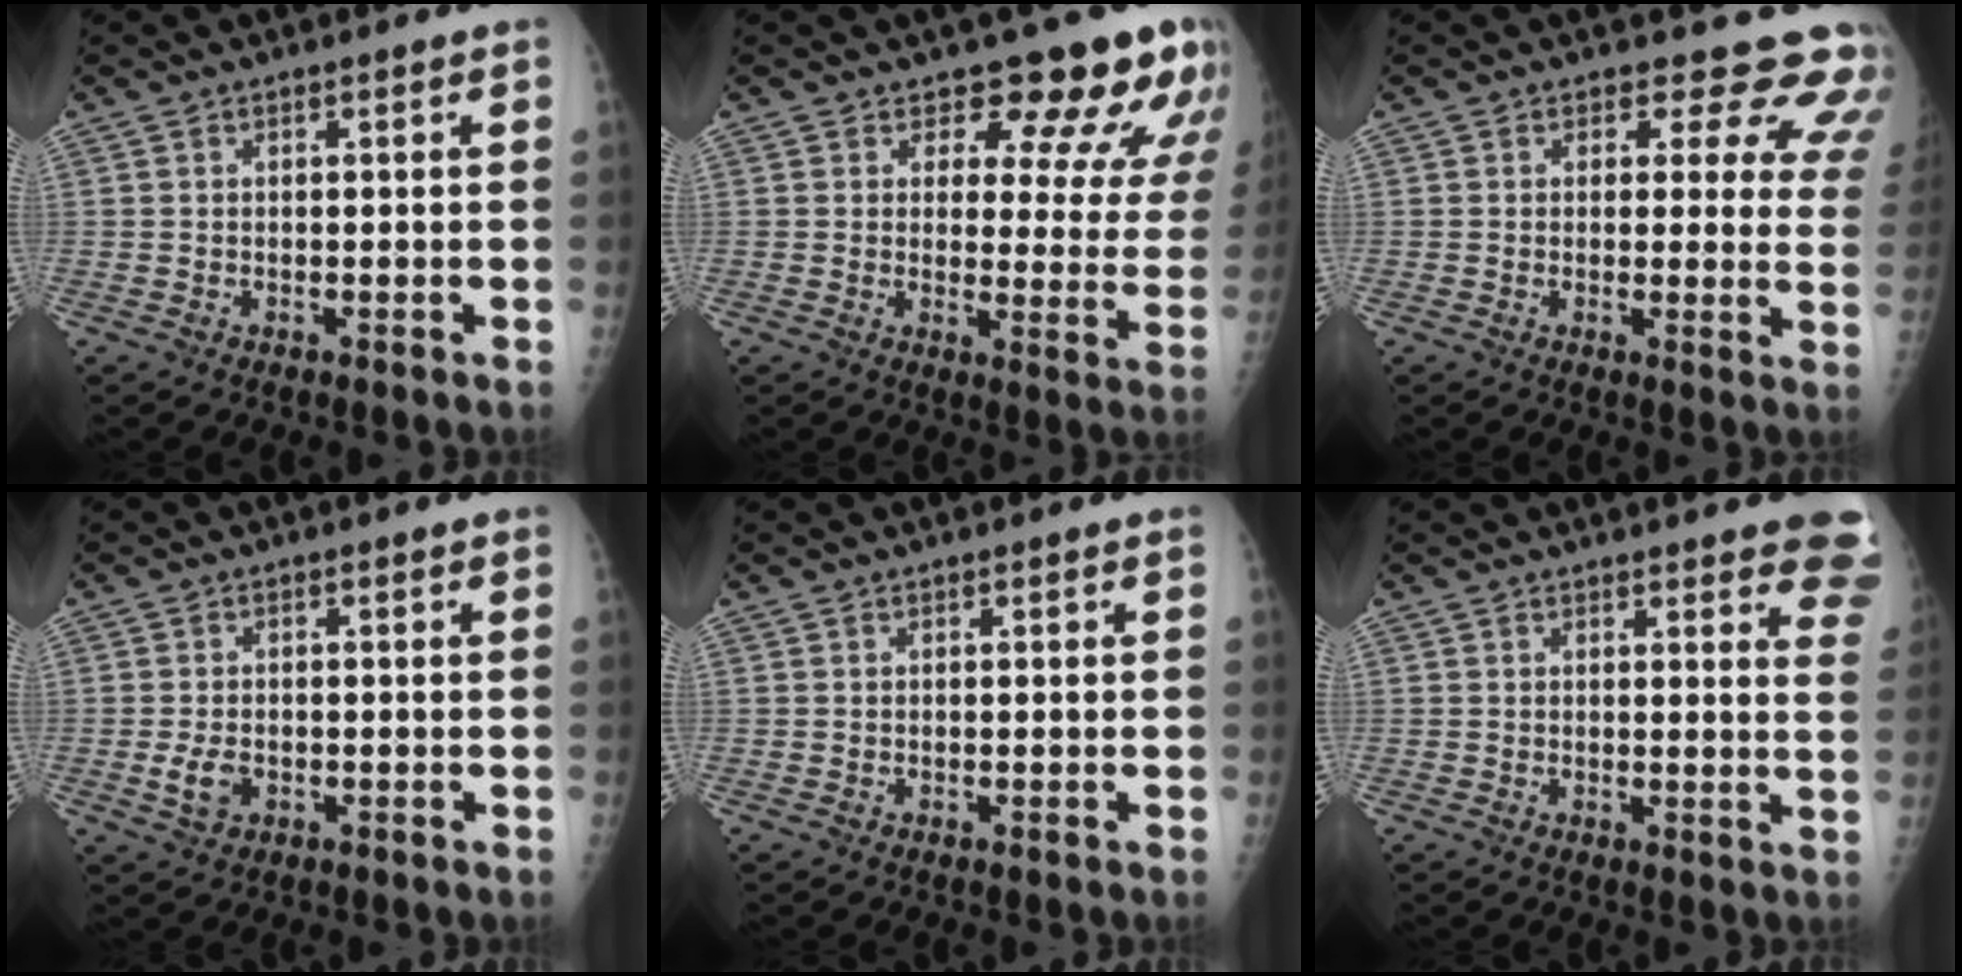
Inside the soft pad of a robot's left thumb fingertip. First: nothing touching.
{"total": 12.8, "force": [11.2, 4.7, 4.0], "torque": [-0.003, -0.083, 0.114]}
{"total": 11.7, "force": [10.1, 5.2, 3.0], "torque": [0.020, -0.063, 0.081]}
{"total": 3.5, "force": [-0.9, 2.4, 2.4], "torque": [-0.043, -0.001, -0.013]}
{"total": 0.0}
{"total": 9.7, "force": [7.6, 2.7, 5.5], "torque": [-0.028, -0.031, 0.065]}